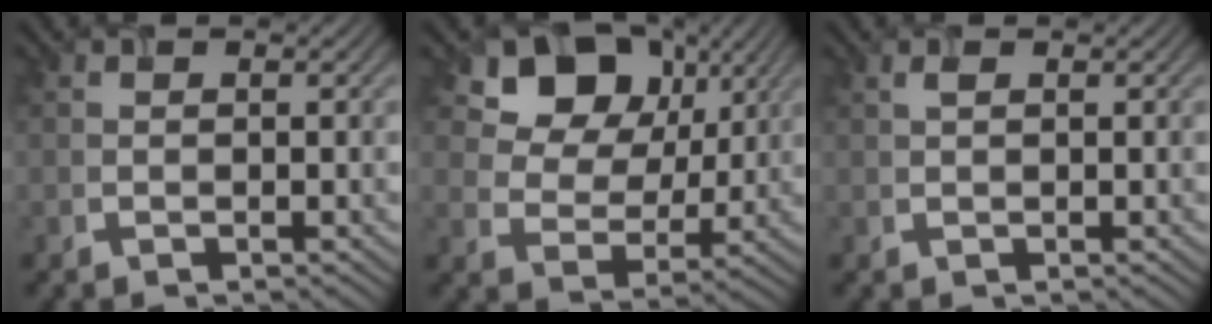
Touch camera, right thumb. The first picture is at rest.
{"total": 12.6, "force": [6.1, 8.9, 6.5], "torque": [-0.128, 0.013, 0.101]}
{"total": 0.6, "force": [0.3, 0.1, 0.5], "torque": [-0.016, 0.002, 0.007]}